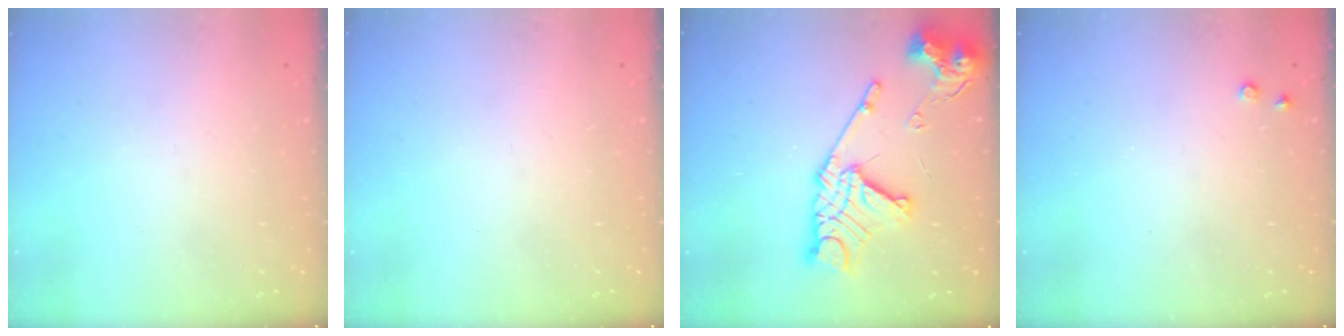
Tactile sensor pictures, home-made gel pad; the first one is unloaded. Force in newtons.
{"total": 0.0}
{"total": 18.5, "press": 18.4, "slide": 2.1}
{"total": 2.8, "press": 2.8, "slide": 0.5}